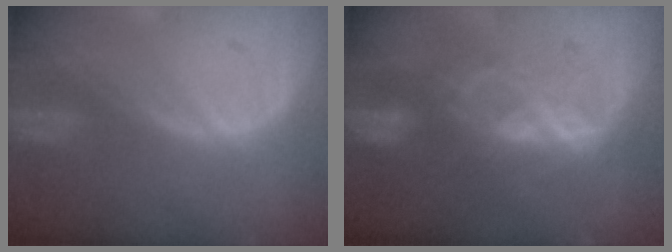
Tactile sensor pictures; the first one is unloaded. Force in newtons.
{"total": 6.5, "press": 6.4, "slide": 1.0}